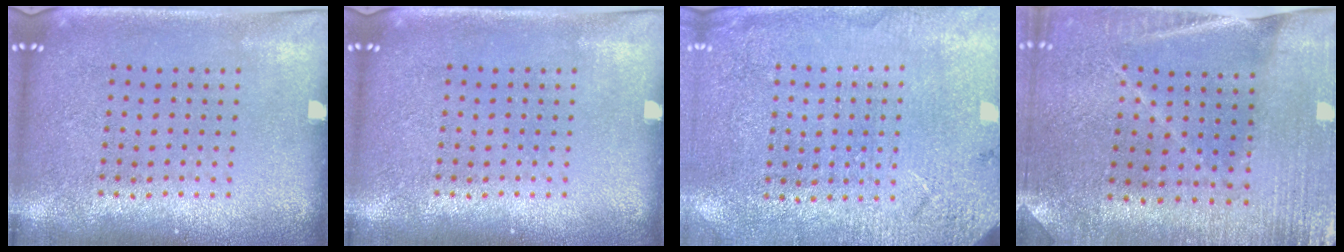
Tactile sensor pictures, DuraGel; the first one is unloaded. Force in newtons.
{"total": 0.0}
{"total": 2.6, "press": 2.5, "slide": 0.7}
{"total": 1.2, "press": 1.2, "slide": 0.1}